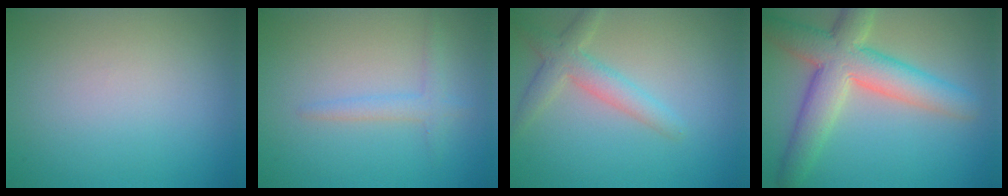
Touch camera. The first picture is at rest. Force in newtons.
{"total": 1.7, "press": 1.7, "slide": 0.1}
{"total": 3.2, "press": 3.1, "slide": 0.3}
{"total": 7.9, "press": 7.9, "slide": 0.6}